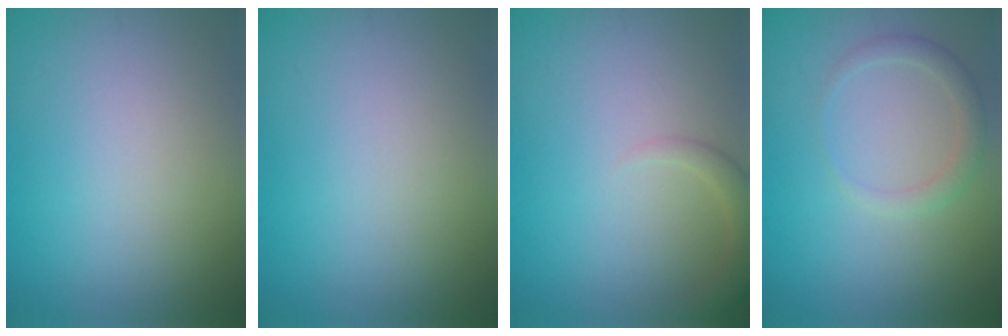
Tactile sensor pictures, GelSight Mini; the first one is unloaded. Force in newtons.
{"total": 0.0}
{"total": 2.3, "press": 2.3, "slide": 0.3}
{"total": 1.9, "press": 1.9, "slide": 0.1}